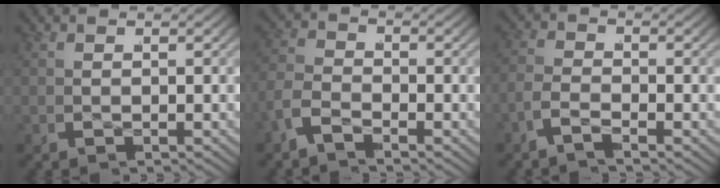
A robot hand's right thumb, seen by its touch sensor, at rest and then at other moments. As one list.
[{"total": 2.5, "force": [-1.9, 1.4, 0.9], "torque": [-0.021, -0.005, -0.041]}, {"total": 1.6, "force": [-1.5, 0.0, 0.4], "torque": [-0.010, 0.003, -0.037]}]